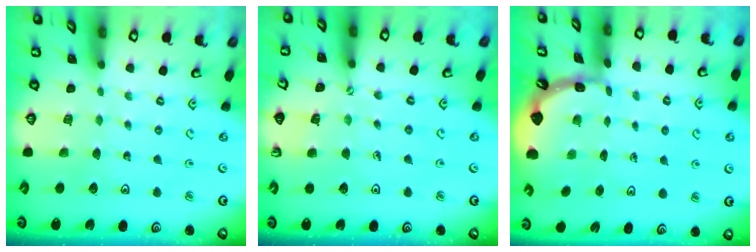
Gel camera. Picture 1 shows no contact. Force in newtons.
{"total": 2.1, "press": 2.1, "slide": 0.4}
{"total": 1.7, "press": 1.7, "slide": 0.2}